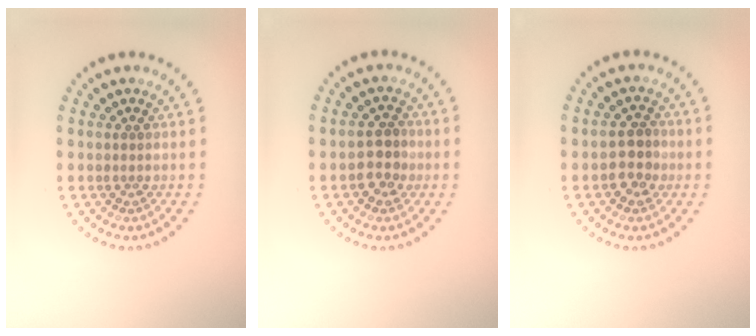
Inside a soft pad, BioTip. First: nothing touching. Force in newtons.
{"total": 2.7, "press": 2.7, "slide": 0.4}
{"total": 2.7, "press": 2.7, "slide": 0.4}